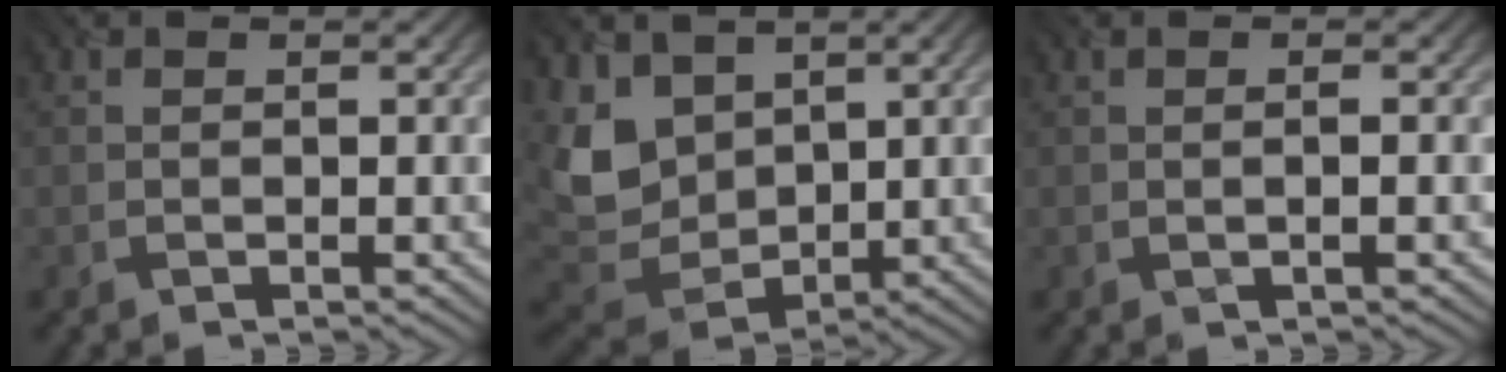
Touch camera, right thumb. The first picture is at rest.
{"total": 10.3, "force": [3.5, 7.7, 6.0], "torque": [-0.178, -0.011, 0.075]}
{"total": 1.3, "force": [0.0, 0.1, 1.3], "torque": [-0.026, 0.001, -0.002]}